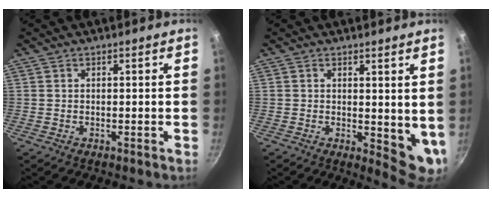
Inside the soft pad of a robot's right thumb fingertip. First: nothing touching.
{"total": 6.8, "force": [1.5, 3.3, 5.7], "torque": [-0.065, -0.025, 0.023]}